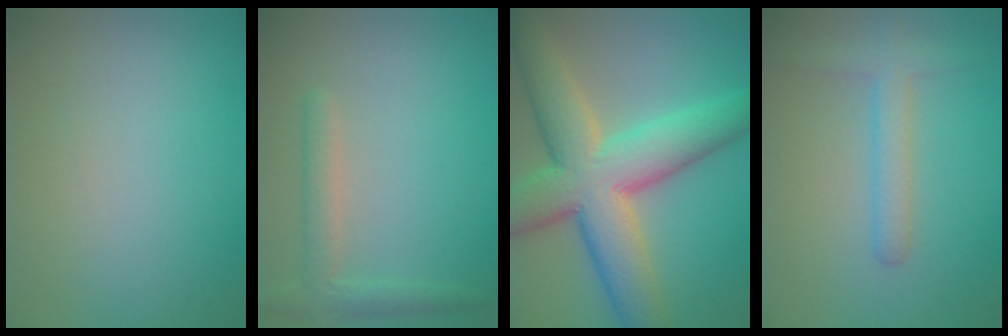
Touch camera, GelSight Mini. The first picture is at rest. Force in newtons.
{"total": 2.6, "press": 2.5, "slide": 0.2}
{"total": 11.5, "press": 11.5, "slide": 0.5}
{"total": 2.5, "press": 2.5, "slide": 0.1}